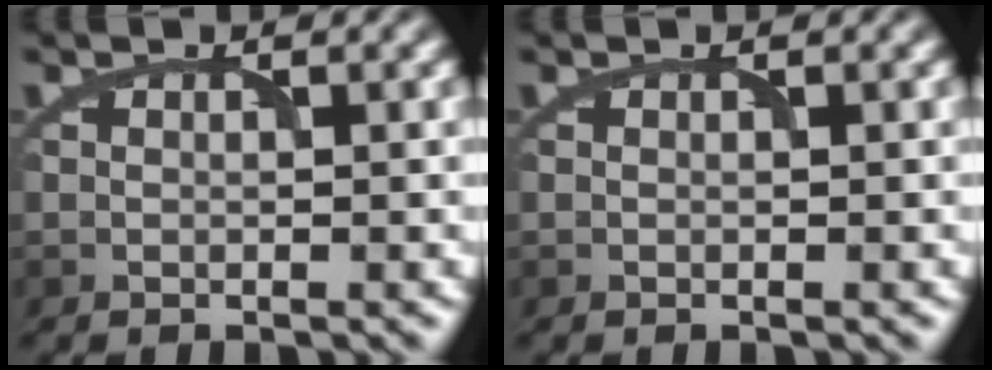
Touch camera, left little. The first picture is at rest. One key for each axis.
{"total": 0.0}